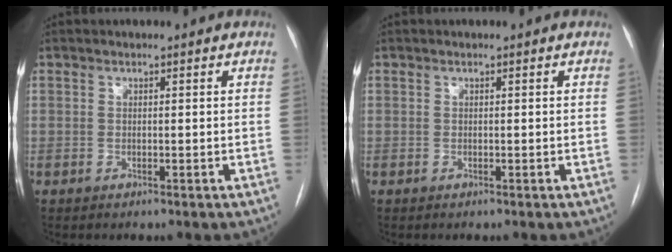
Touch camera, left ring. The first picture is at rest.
{"total": 0.0}